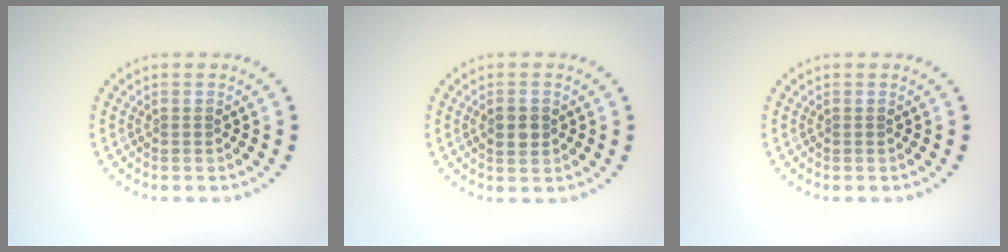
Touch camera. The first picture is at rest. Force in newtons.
{"total": 1.8, "press": 1.8, "slide": 0.1}
{"total": 0.0}